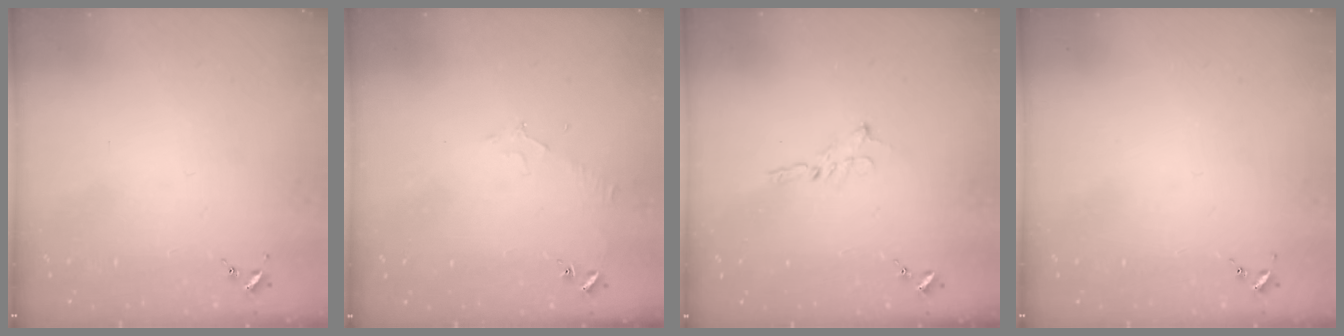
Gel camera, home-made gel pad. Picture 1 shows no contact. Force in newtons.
{"total": 4.8, "press": 4.8, "slide": 0.6}
{"total": 3.4, "press": 3.4, "slide": 0.3}
{"total": 0.0}